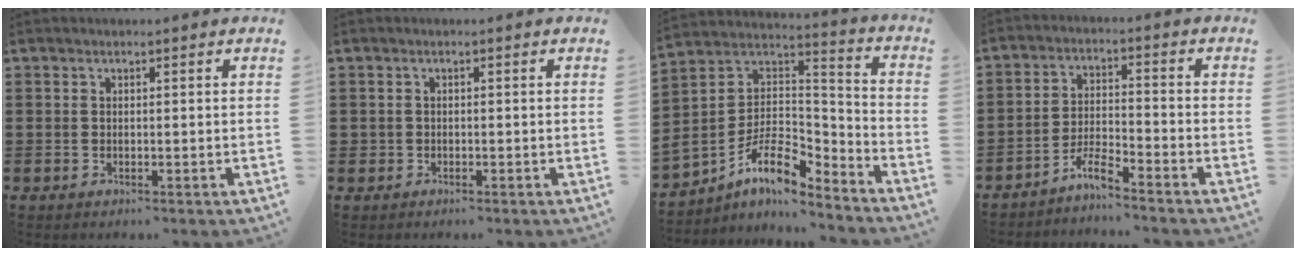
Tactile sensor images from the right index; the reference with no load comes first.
{"total": 0.7, "force": [-0.3, 0.6, 0.1], "torque": [-0.003, 0.003, -0.008]}
{"total": 8.5, "force": [-5.7, 3.4, 5.3], "torque": [-0.120, -0.010, -0.114]}
{"total": 4.3, "force": [-4.1, -0.1, 1.4], "torque": [-0.044, -0.001, -0.087]}